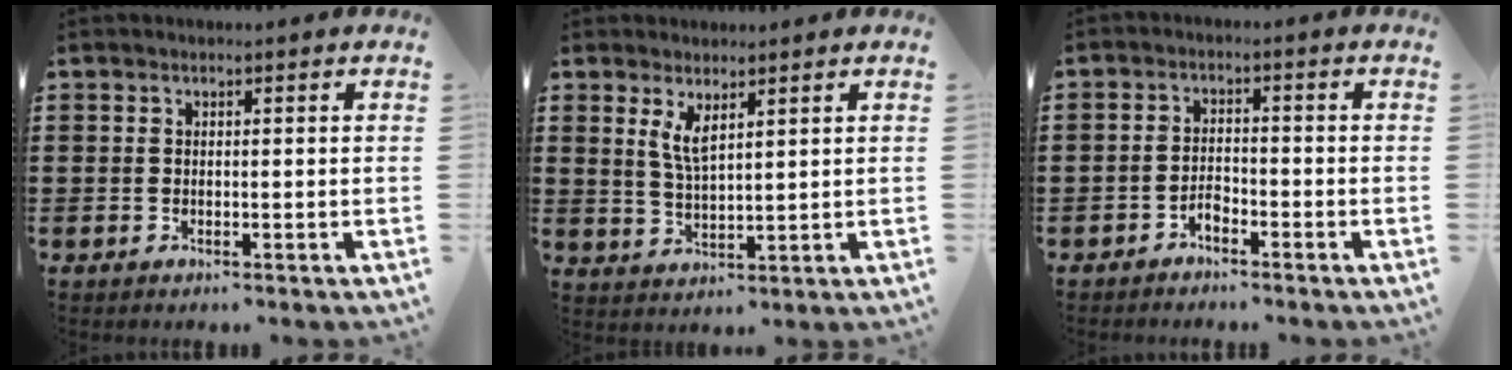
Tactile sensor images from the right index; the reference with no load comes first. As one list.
[{"total": 3.8, "force": [2.1, 1.2, 2.9], "torque": [-0.063, 0.002, 0.038]}, {"total": 2.3, "force": [-1.9, 0.9, 0.8], "torque": [-0.023, 0.006, -0.041]}]